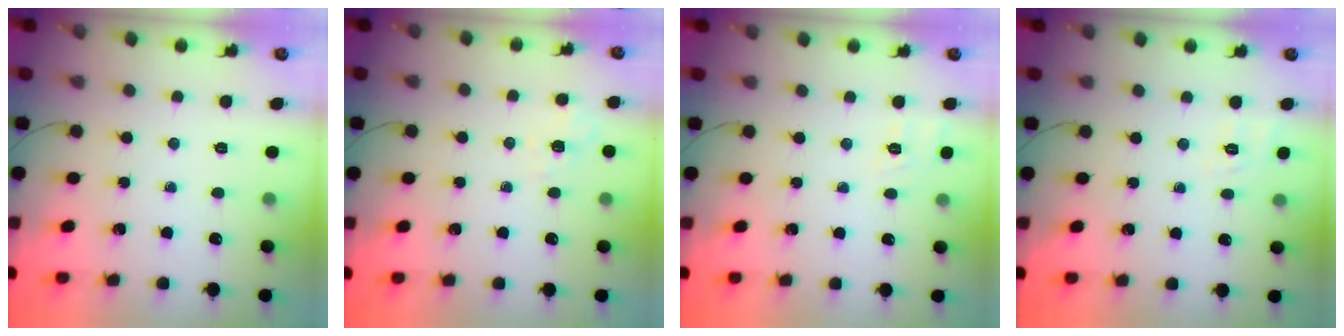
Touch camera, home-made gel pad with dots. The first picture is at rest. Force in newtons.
{"total": 2.4, "press": 1.7, "slide": 1.7}
{"total": 8.2, "press": 7.8, "slide": 2.3}
{"total": 2.0, "press": 0.6, "slide": 1.9}